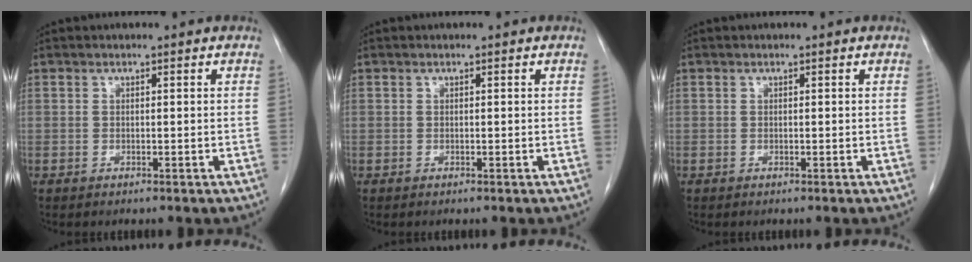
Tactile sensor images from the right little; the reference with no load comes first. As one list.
[{"total": 0.0}, {"total": 0.0}]